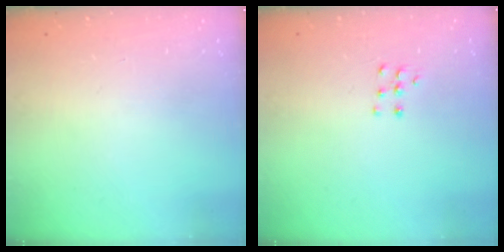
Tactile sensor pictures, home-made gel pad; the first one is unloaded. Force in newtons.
{"total": 4.6, "press": 4.5, "slide": 0.5}